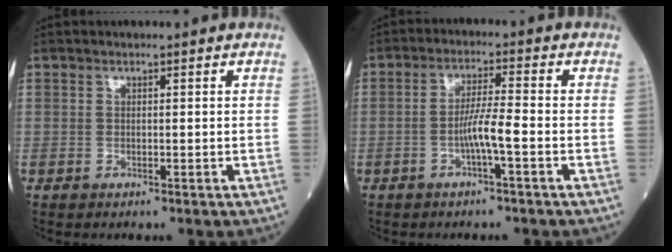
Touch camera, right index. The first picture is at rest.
{"total": 4.7, "force": [-1.6, -0.3, 4.4], "torque": [-0.085, 0.004, -0.032]}